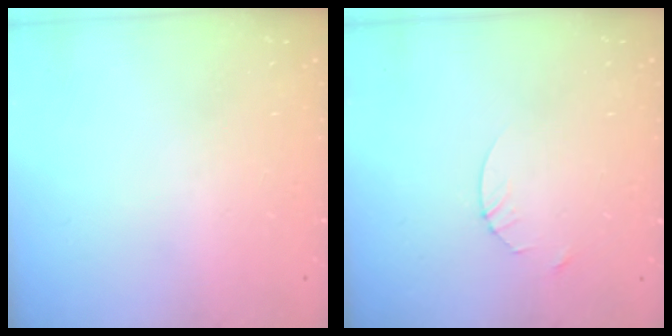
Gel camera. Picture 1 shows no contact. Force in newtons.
{"total": 2.5, "press": 2.5, "slide": 0.3}